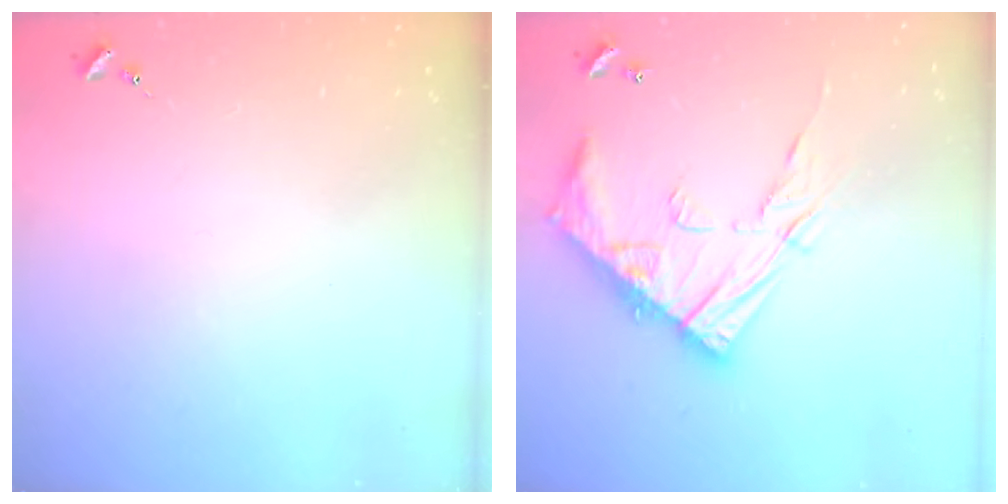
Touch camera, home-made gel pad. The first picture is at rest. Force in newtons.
{"total": 17.3, "press": 17.3, "slide": 1.4}